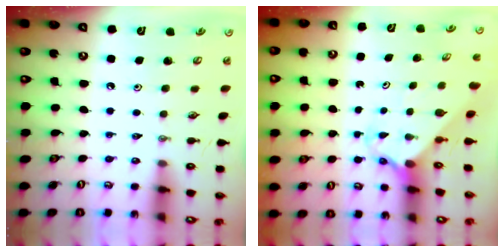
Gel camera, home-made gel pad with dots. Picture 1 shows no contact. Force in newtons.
{"total": 2.4, "press": 2.3, "slide": 0.2}